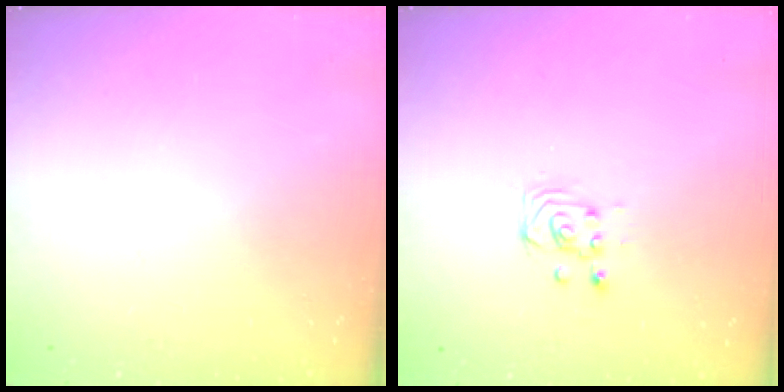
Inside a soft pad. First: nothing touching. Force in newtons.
{"total": 3.6, "press": 3.6, "slide": 0.3}